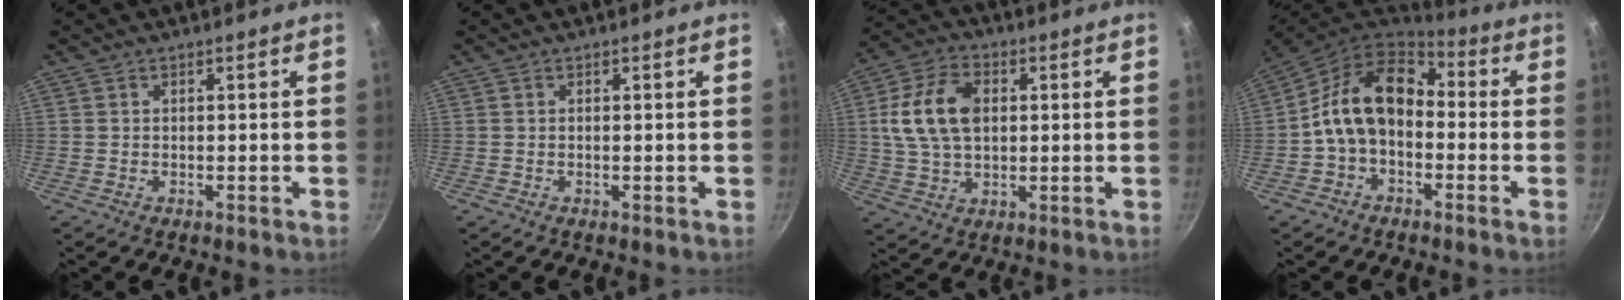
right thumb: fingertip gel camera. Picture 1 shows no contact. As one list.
[{"total": 0.0}, {"total": 12.8, "force": [2.0, 8.5, 9.3], "torque": [-0.160, 0.010, 0.031]}, {"total": 14.2, "force": [-0.9, 10.0, 10.0], "torque": [-0.157, 0.045, -0.036]}]